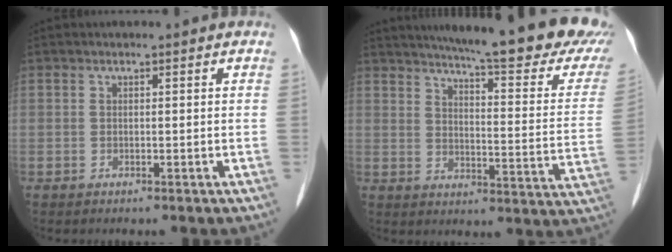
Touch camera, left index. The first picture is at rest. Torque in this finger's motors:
{"motor_torque": [0.47, -1.67, 0.44, 0.08]}